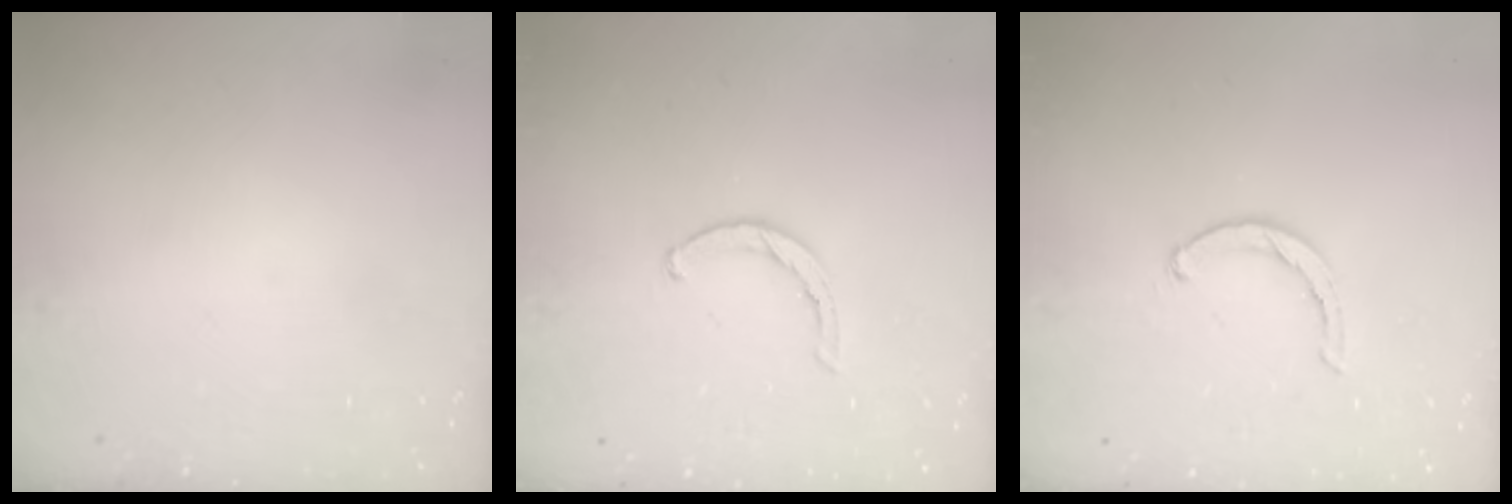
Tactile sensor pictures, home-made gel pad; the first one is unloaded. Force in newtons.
{"total": 1.8, "press": 1.8, "slide": 0.3}
{"total": 1.8, "press": 1.8, "slide": 0.4}